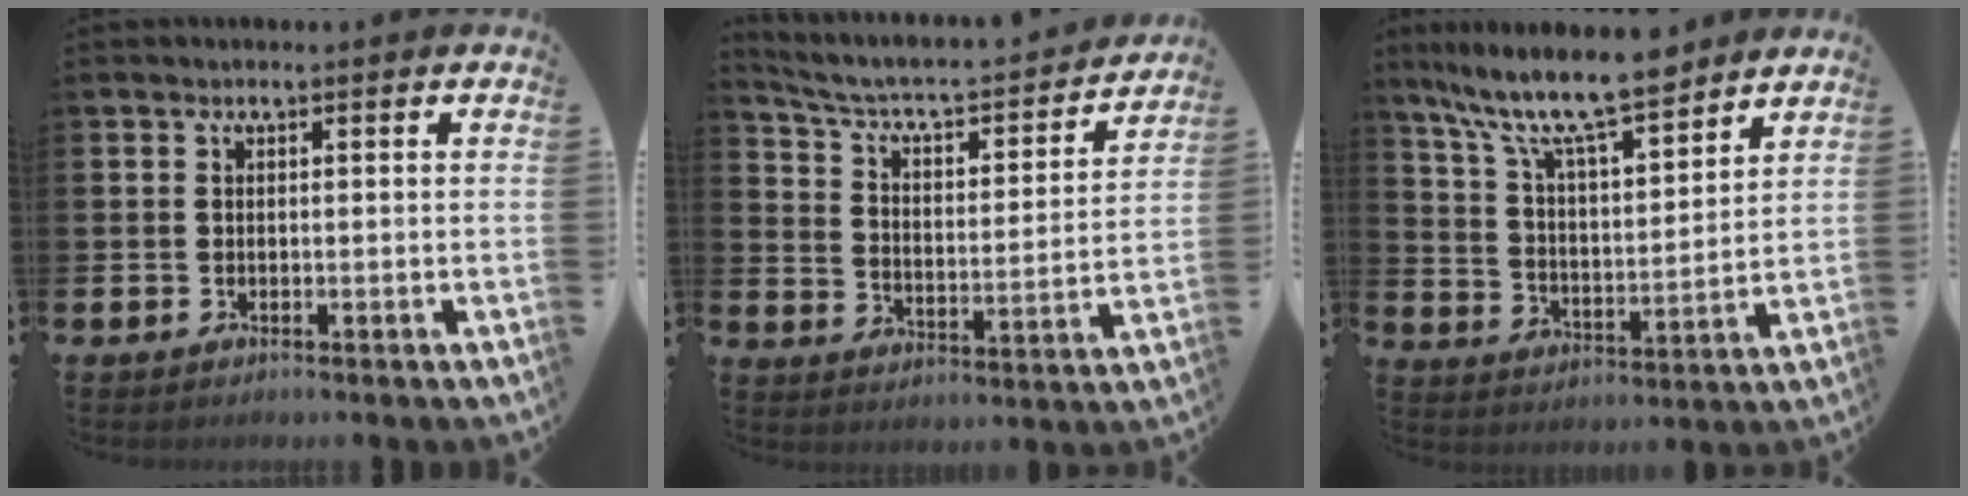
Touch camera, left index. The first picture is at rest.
{"total": 6.1, "force": [5.4, 1.6, 2.5], "torque": [-0.082, -0.042, 0.083]}
{"total": 11.2, "force": [9.7, 1.8, 5.2], "torque": [-0.132, -0.053, 0.170]}